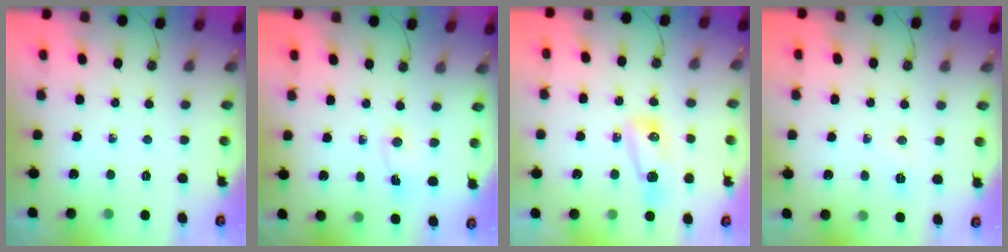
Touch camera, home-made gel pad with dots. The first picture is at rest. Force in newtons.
{"total": 1.1, "press": 1.0, "slide": 0.4}
{"total": 8.0, "press": 7.8, "slide": 1.6}
{"total": 3.1, "press": 2.5, "slide": 1.8}